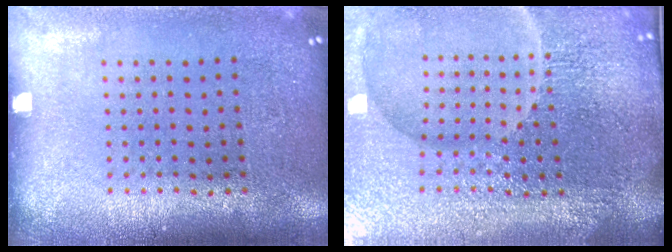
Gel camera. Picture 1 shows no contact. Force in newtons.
{"total": 7.3, "press": 6.4, "slide": 3.5}